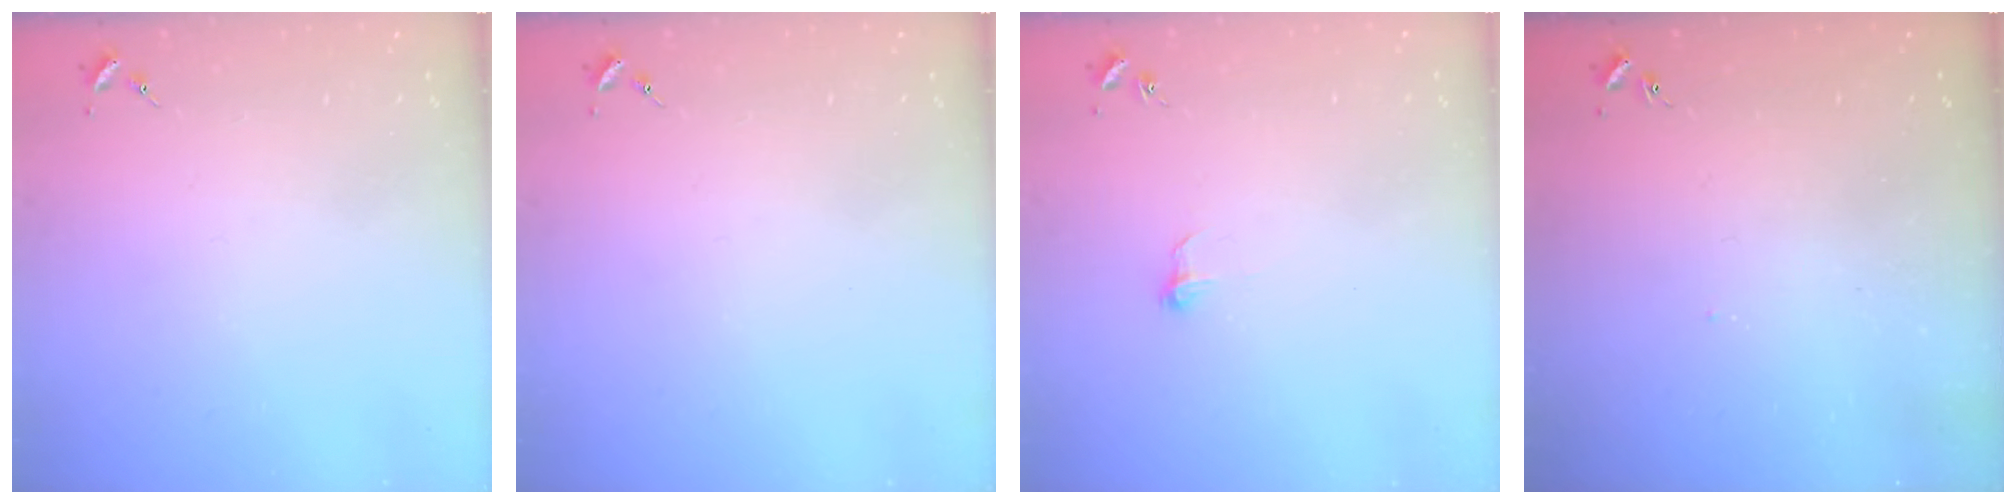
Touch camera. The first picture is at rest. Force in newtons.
{"total": 0.0}
{"total": 5.3, "press": 5.2, "slide": 0.4}
{"total": 2.9, "press": 2.9, "slide": 0.2}